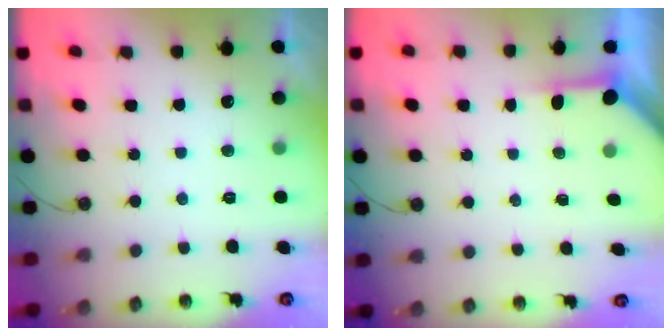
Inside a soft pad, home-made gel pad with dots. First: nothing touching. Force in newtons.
{"total": 3.7, "press": 3.7, "slide": 0.4}